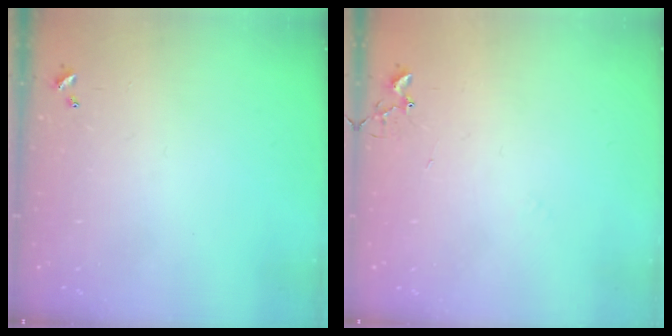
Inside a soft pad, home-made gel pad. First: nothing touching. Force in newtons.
{"total": 4.9, "press": 4.9, "slide": 0.5}